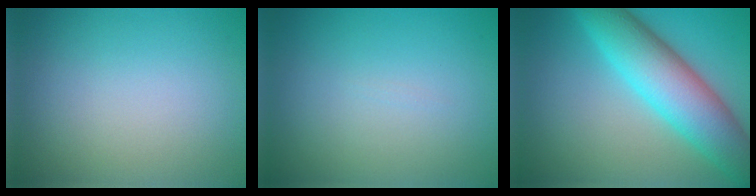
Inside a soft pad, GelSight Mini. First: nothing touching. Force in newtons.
{"total": 0.0}
{"total": 8.9, "press": 8.9, "slide": 0.2}